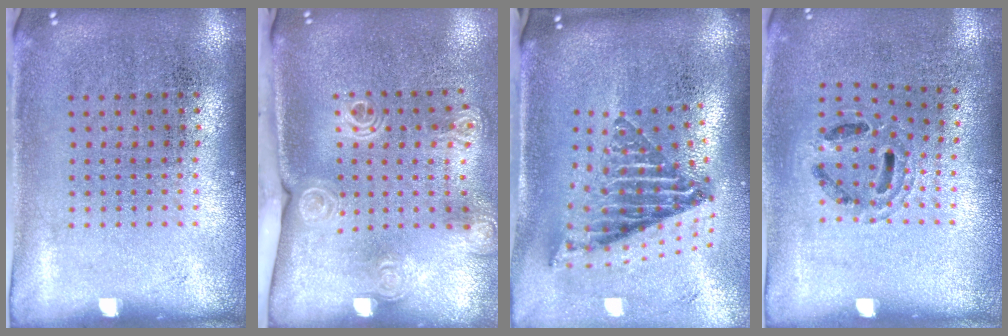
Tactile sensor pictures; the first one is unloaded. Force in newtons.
{"total": 2.1, "press": 1.6, "slide": 1.3}
{"total": 2.6, "press": 1.6, "slide": 2.0}
{"total": 0.9, "press": 0.9, "slide": 0.2}